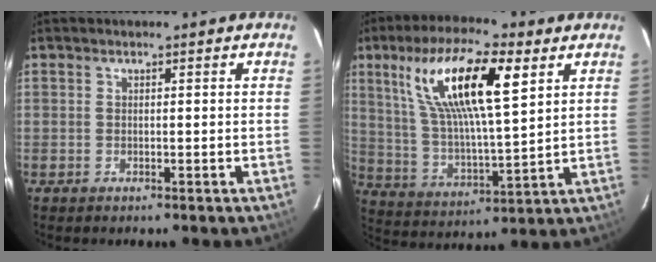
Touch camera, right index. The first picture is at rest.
{"total": 18.4, "force": [8.4, 5.1, 15.6], "torque": [-0.287, 0.017, 0.160]}